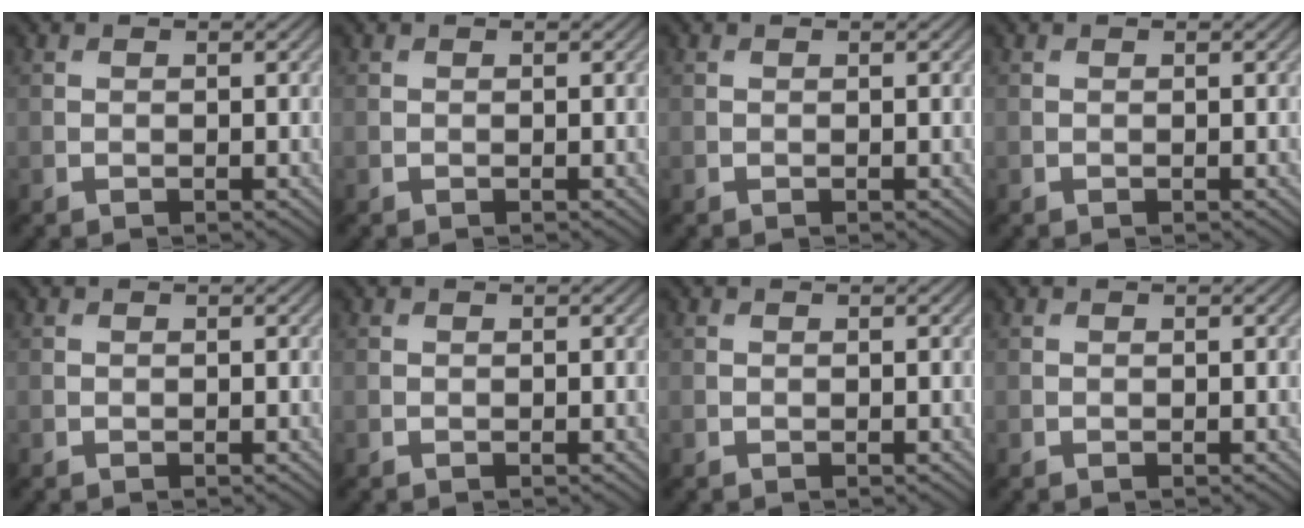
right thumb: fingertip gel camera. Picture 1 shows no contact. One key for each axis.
{"total": 0.0}
{"total": 0.0}
{"total": 0.0}
{"total": 0.0}
{"total": 0.0}
{"total": 0.0}
{"total": 0.0}